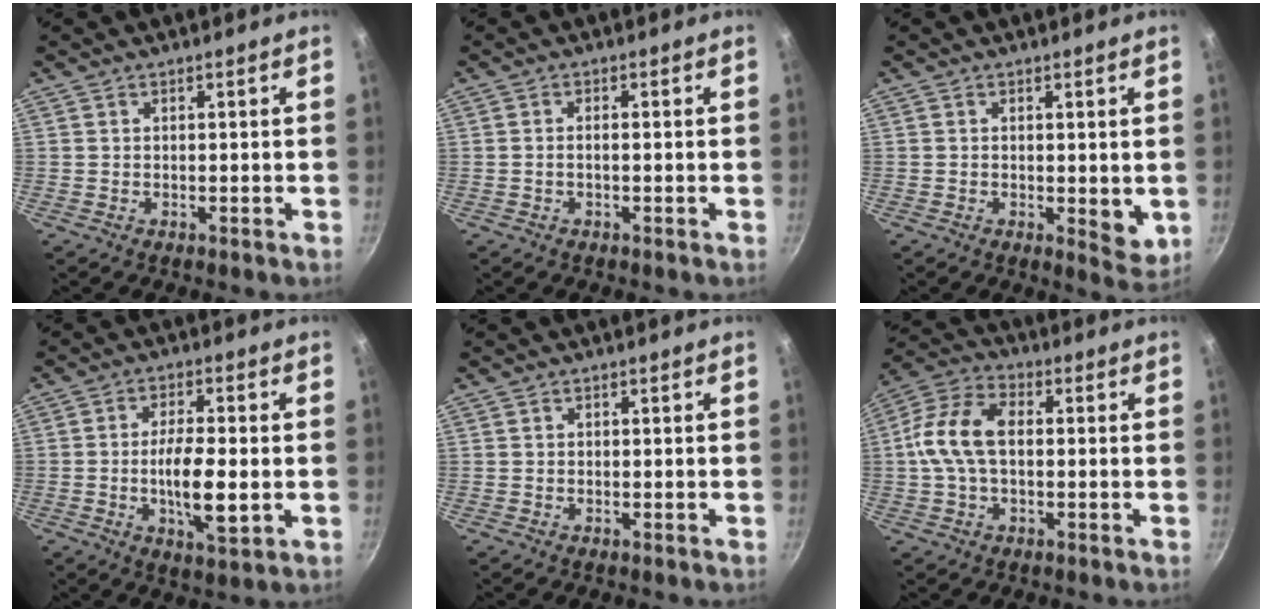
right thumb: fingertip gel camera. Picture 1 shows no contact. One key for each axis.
{"total": 1.2, "fx": -0.4, "fy": 0.4, "fz": 1.1, "tx": -0.030, "ty": 0.008, "tz": -0.010}
{"total": 4.6, "fx": 0.0, "fy": 2.3, "fz": 4.0, "tx": -0.057, "ty": -0.015, "tz": 0.002}
{"total": 9.9, "fx": -1.4, "fy": 3.3, "fz": 9.3, "tx": -0.166, "ty": 0.003, "tz": -0.025}
{"total": 0.0}
{"total": 11.7, "fx": 0.2, "fy": 7.2, "fz": 9.2, "tx": -0.172, "ty": 0.035, "tz": -0.012}